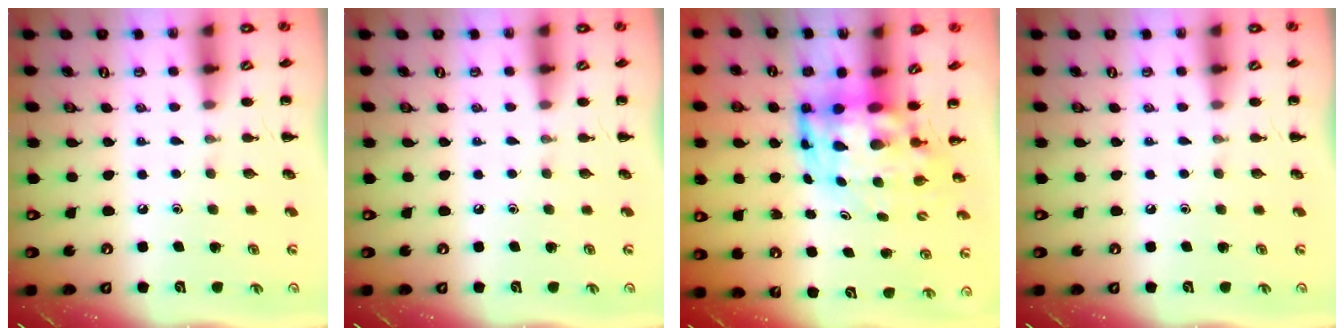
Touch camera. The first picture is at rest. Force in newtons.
{"total": 0.0}
{"total": 7.2, "press": 7.0, "slide": 1.6}
{"total": 0.0}